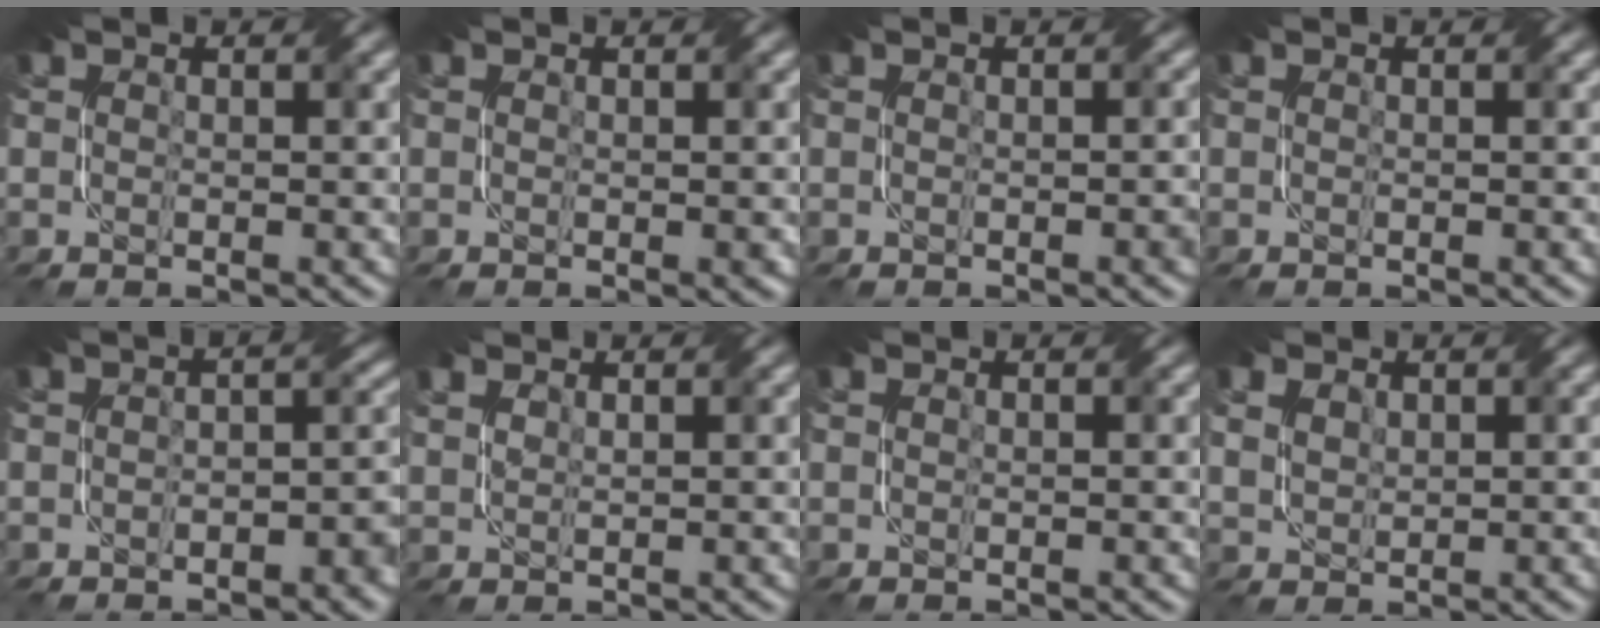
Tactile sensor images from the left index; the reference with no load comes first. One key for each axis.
{"total": 0.5, "fx": 0.0, "fy": 0.1, "fz": 0.5, "tx": -0.004, "ty": -0.002, "tz": 0.000}
{"total": 1.1, "fx": -0.4, "fy": 0.2, "fz": 1.0, "tx": -0.012, "ty": -0.001, "tz": -0.006}
{"total": 0.0}
{"total": 4.2, "fx": -1.0, "fy": 2.3, "fz": 3.3, "tx": -0.032, "ty": 0.004, "tz": -0.017}
{"total": 1.7, "fx": 1.5, "fy": 0.5, "fz": 0.4, "tx": -0.013, "ty": 0.000, "tz": 0.034}
{"total": 0.0}
{"total": 2.3, "fx": 1.2, "fy": 1.6, "fz": 1.1, "tx": -0.027, "ty": 0.002, "tz": 0.027}